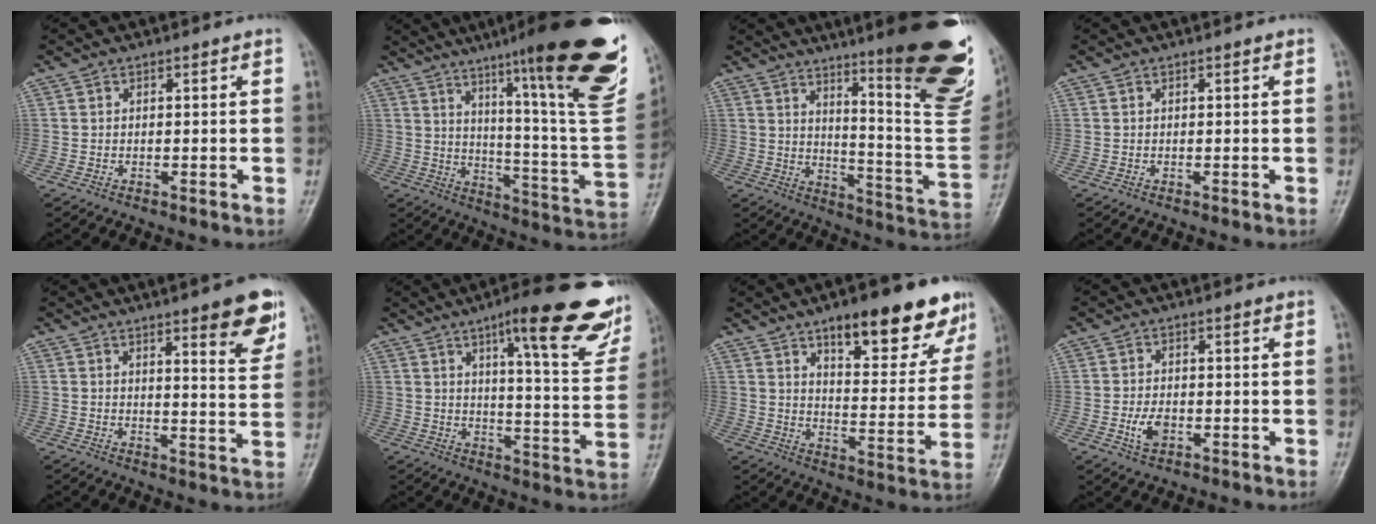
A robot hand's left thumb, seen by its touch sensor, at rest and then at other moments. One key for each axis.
{"total": 29.6, "fx": 17.5, "fy": 3.4, "fz": 23.7, "tx": -0.292, "ty": -0.075, "tz": 0.257}
{"total": 27.3, "fx": 15.2, "fy": 4.8, "fz": 22.1, "tx": -0.241, "ty": -0.080, "tz": 0.216}
{"total": 0.0}
{"total": 9.5, "fx": 5.6, "fy": 1.7, "fz": 7.5, "tx": -0.079, "ty": -0.033, "tz": 0.072}
{"total": 21.6, "fx": 13.0, "fy": 4.5, "fz": 16.6, "tx": -0.189, "ty": -0.051, "tz": 0.169}
{"total": 18.3, "fx": 11.7, "fy": 6.1, "fz": 12.7, "tx": -0.124, "ty": -0.059, "tz": 0.169}
{"total": 3.7, "fx": -1.1, "fy": 2.3, "fz": 2.7, "tx": -0.051, "ty": 0.001, "tz": -0.018}